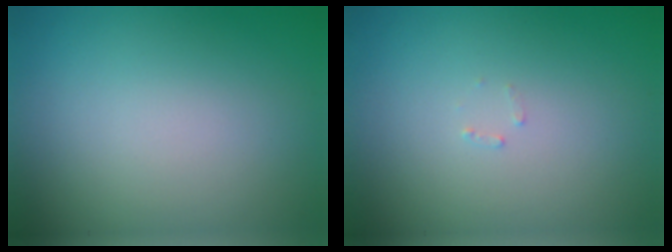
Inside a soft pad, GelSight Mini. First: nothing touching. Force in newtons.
{"total": 0.6, "press": 0.6, "slide": 0.1}